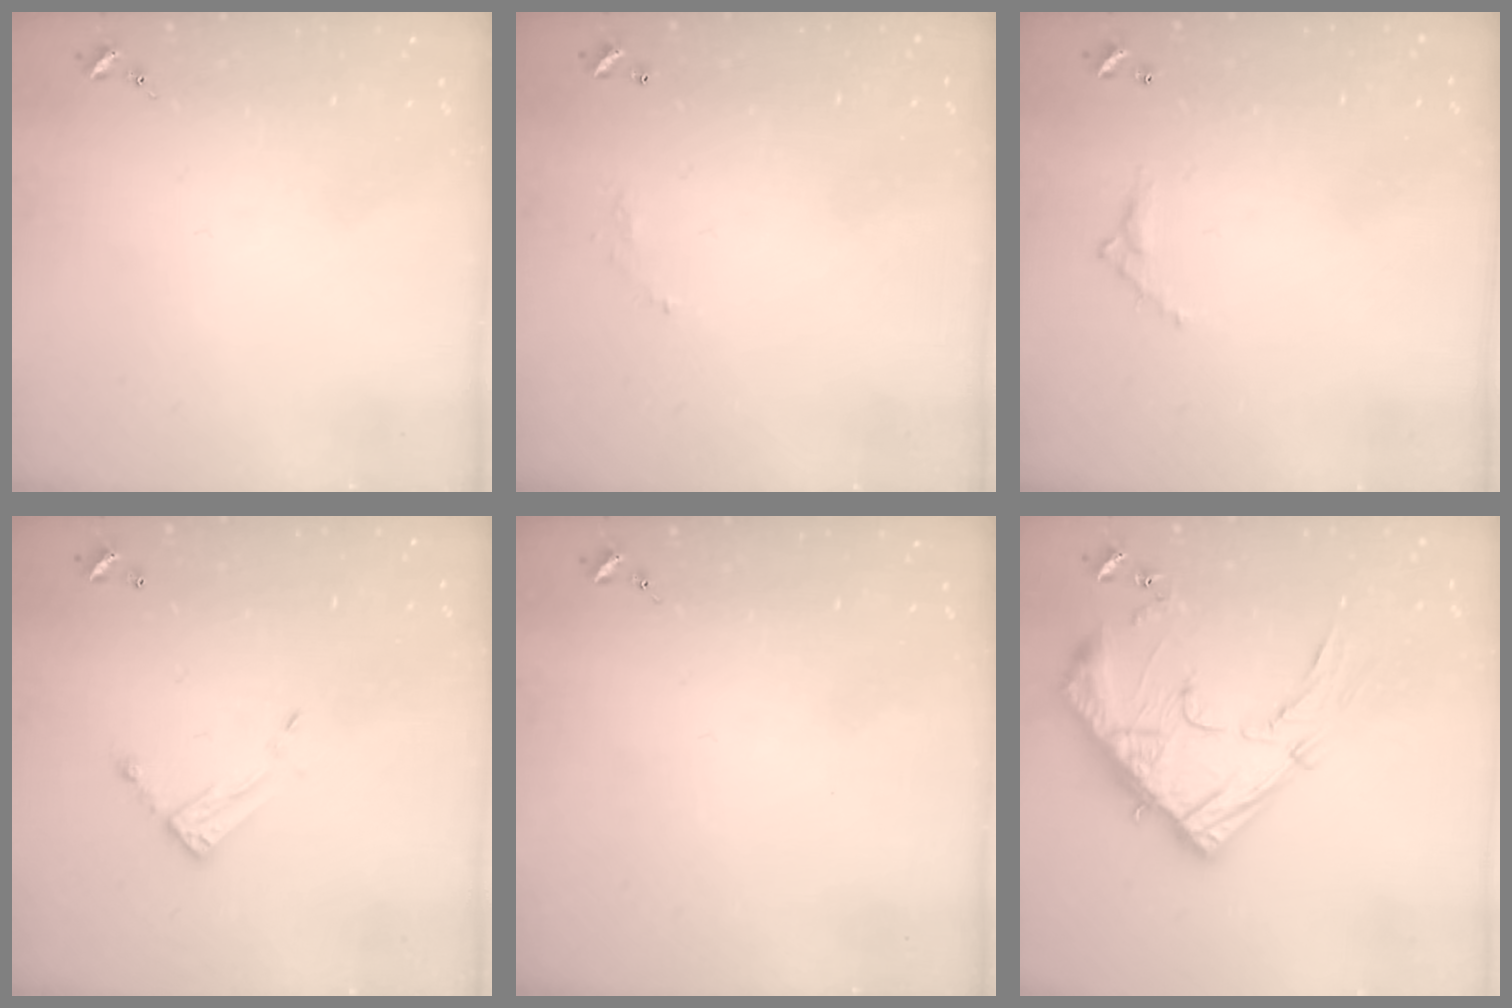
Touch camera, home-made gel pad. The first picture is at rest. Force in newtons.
{"total": 3.7, "press": 3.7, "slide": 0.1}
{"total": 4.6, "press": 4.6, "slide": 0.3}
{"total": 7.2, "press": 7.2, "slide": 0.3}
{"total": 0.0}
{"total": 19.3, "press": 19.2, "slide": 2.0}